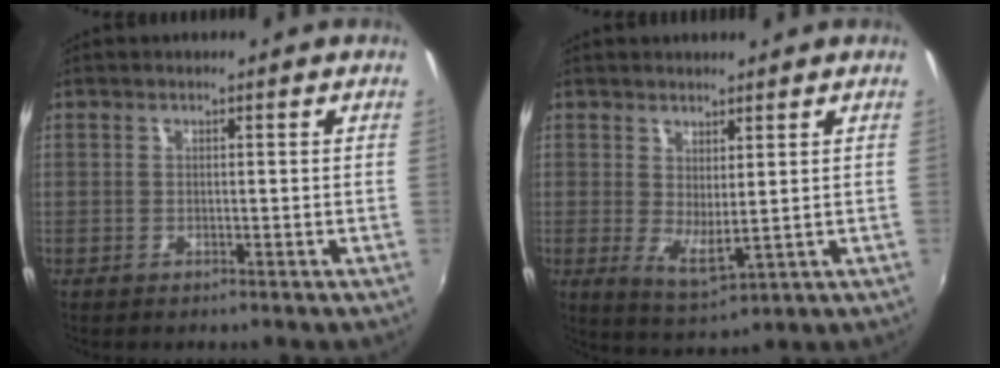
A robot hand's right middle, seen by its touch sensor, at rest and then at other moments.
{"total": 4.8, "force": [1.3, 1.8, 4.3], "torque": [-0.072, -0.017, 0.026]}